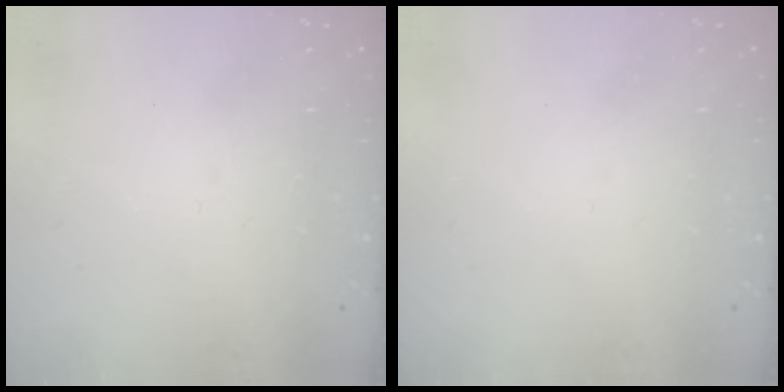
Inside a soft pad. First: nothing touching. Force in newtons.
{"total": 0.0}